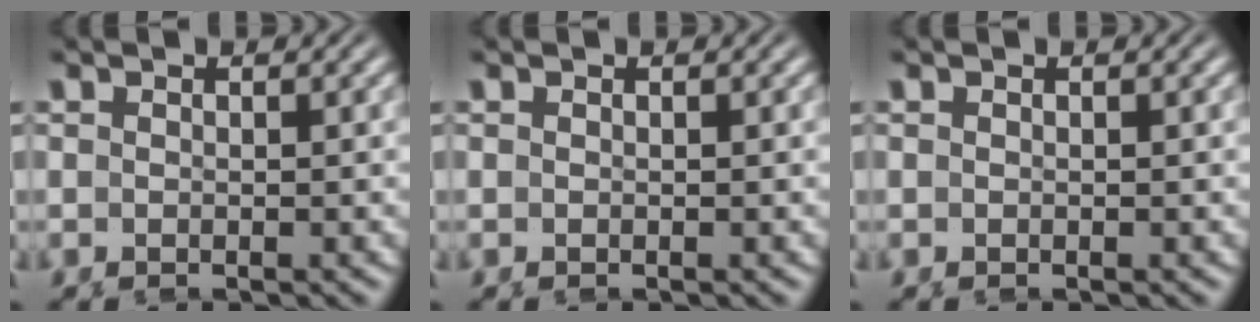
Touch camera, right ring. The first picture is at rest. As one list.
[{"total": 0.0}, {"total": 0.0}]